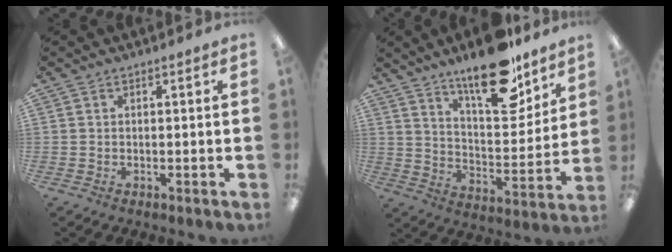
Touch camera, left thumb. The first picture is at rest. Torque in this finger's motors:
{"motor_torque": [2.66, 1.45, 1.56, -1.21, 0.08]}